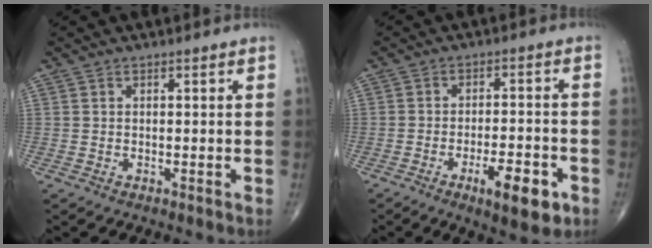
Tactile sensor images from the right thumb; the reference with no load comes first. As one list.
[{"total": 9.5, "force": [-4.5, 3.0, 7.8], "torque": [-0.115, 0.015, -0.062]}]